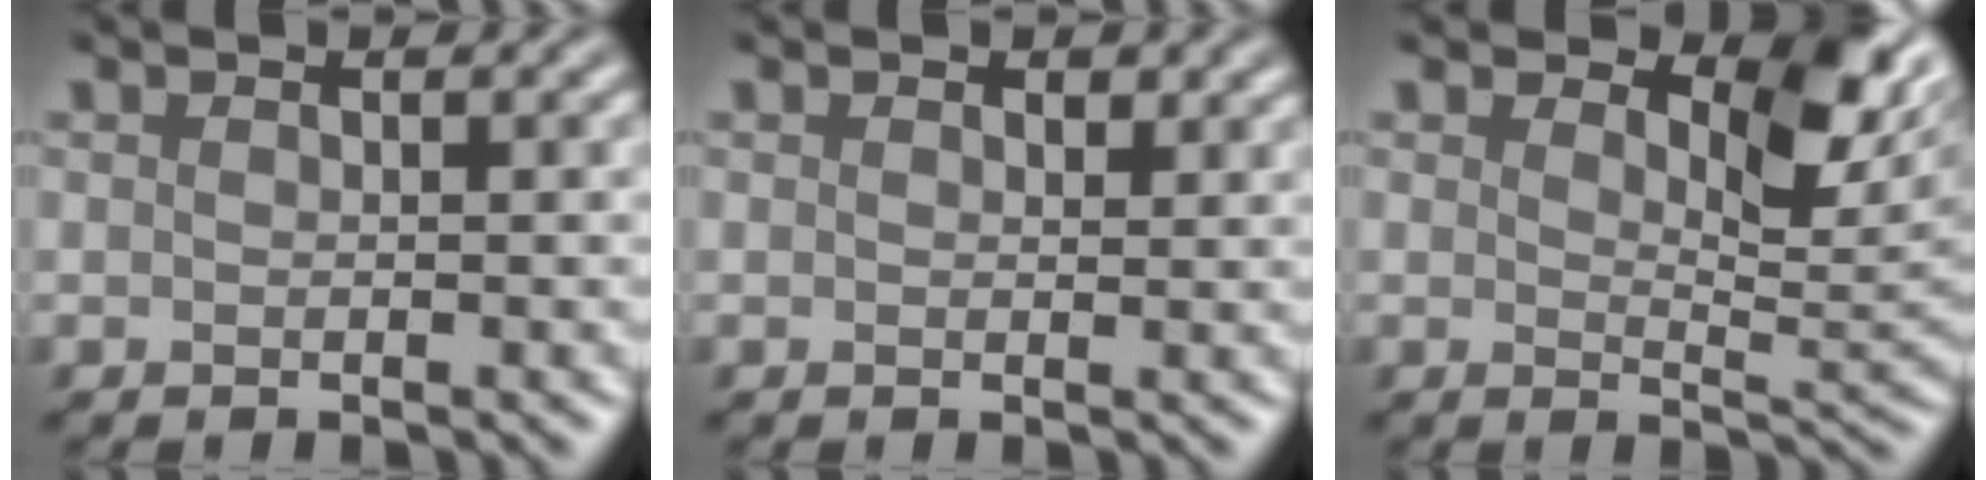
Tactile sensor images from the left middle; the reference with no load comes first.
{"total": 0.7, "force": [0.5, 0.4, 0.4], "torque": [-0.003, -0.003, 0.007]}
{"total": 5.2, "force": [2.7, 2.2, 3.8], "torque": [-0.053, -0.003, 0.033]}